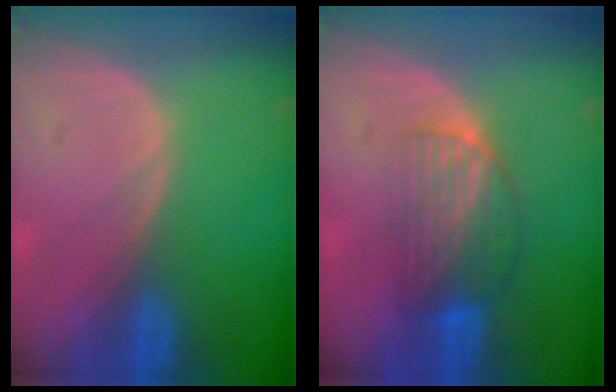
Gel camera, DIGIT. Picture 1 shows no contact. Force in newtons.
{"total": 6.6, "press": 5.8, "slide": 3.0}